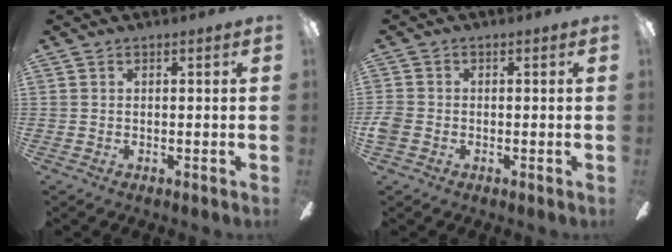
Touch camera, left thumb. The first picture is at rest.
{"total": 2.9, "force": [-1.0, 2.2, 1.6], "torque": [-0.032, 0.007, -0.018]}